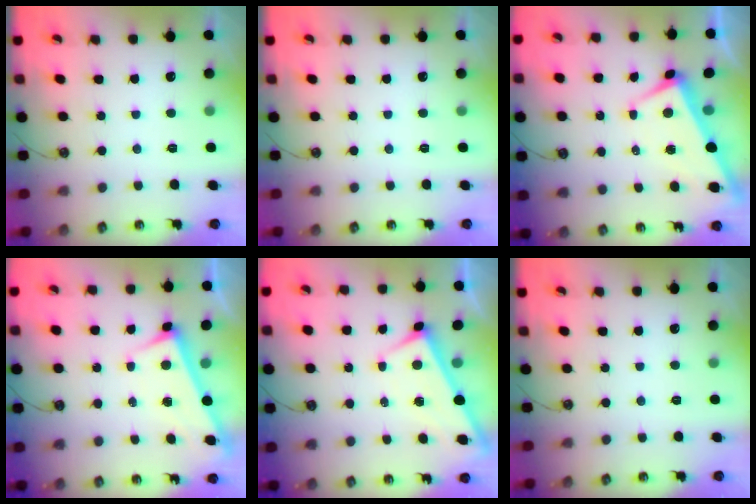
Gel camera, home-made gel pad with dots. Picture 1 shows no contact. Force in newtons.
{"total": 0.0}
{"total": 2.5, "press": 2.4, "slide": 0.7}
{"total": 3.0, "press": 3.0, "slide": 0.2}
{"total": 2.7, "press": 2.7, "slide": 0.3}
{"total": 0.0}